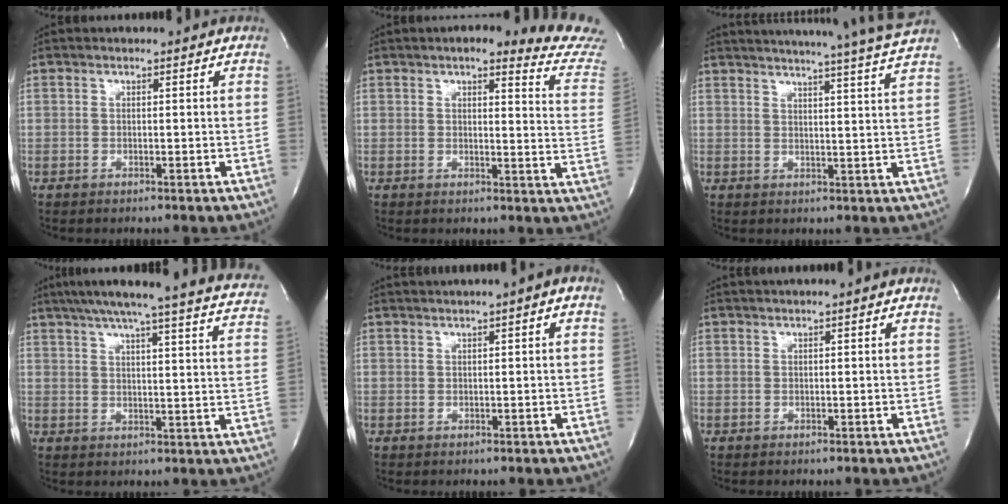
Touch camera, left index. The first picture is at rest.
{"total": 12.9, "force": [12.0, 0.9, 4.7], "torque": [-0.034, -0.060, 0.107]}
{"total": 17.4, "force": [15.8, -2.3, 7.0], "torque": [-0.118, -0.053, 0.194]}
{"total": 27.5, "force": [24.7, 0.4, 12.1], "torque": [-0.189, -0.056, 0.289]}
{"total": 2.7, "force": [0.7, -0.1, 2.6], "torque": [-0.044, 0.008, 0.011]}
{"total": 1.0, "force": [0.0, -0.2, 0.9], "torque": [-0.019, 0.005, 0.001]}